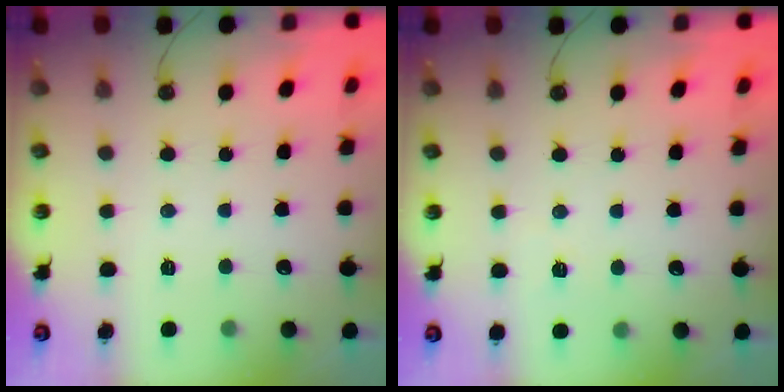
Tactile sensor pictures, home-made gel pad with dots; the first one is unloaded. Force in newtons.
{"total": 2.7, "press": 2.5, "slide": 1.0}